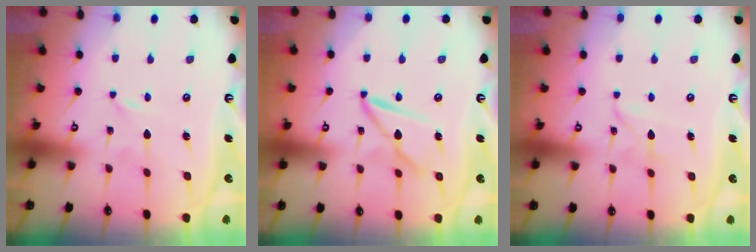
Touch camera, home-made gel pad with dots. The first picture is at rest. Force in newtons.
{"total": 8.1, "press": 8.1, "slide": 0.6}
{"total": 2.7, "press": 2.7, "slide": 0.1}